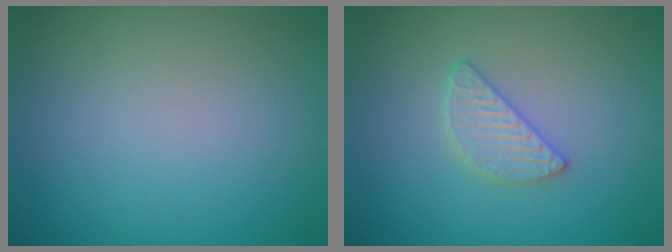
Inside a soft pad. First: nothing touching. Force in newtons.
{"total": 2.4, "press": 2.3, "slide": 0.3}